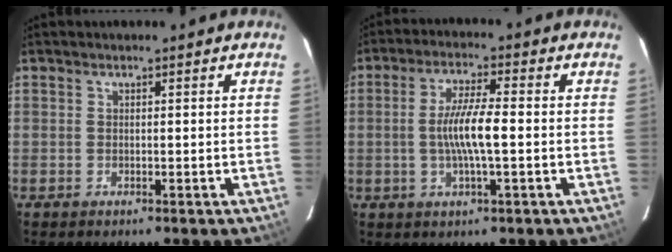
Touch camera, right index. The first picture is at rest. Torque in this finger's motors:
{"motor_torque": [1.44, -0.18, 0.76, 0.18]}